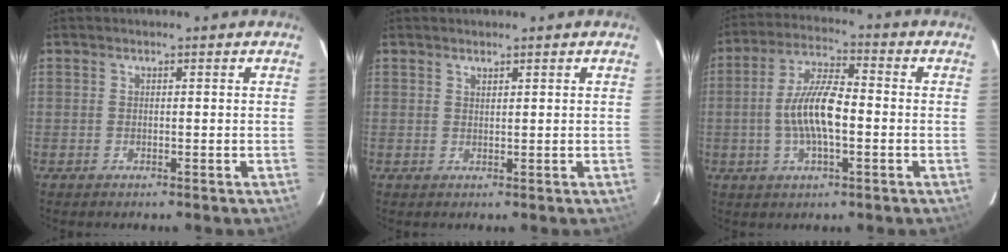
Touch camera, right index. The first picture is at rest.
{"total": 0.8, "force": [0.8, 0.2, 0.3], "torque": [-0.006, 0.001, 0.014]}
{"total": 10.4, "force": [-1.6, 3.4, 9.7], "torque": [-0.194, 0.009, -0.030]}